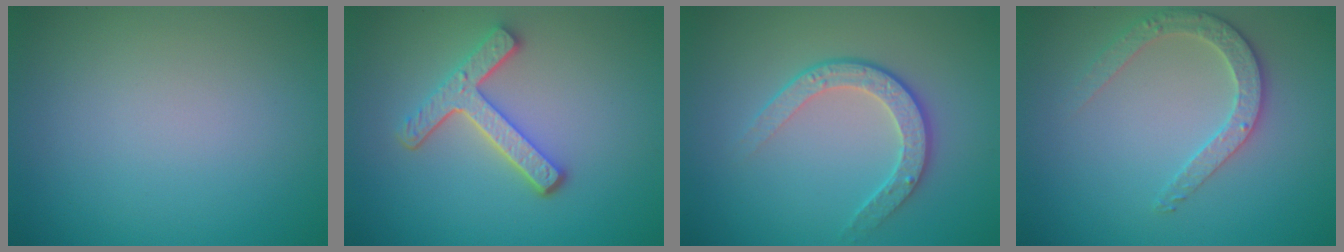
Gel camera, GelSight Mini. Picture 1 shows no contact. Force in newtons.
{"total": 4.2, "press": 3.3, "slide": 2.6}
{"total": 3.5, "press": 2.9, "slide": 1.9}
{"total": 2.7, "press": 2.7, "slide": 0.3}